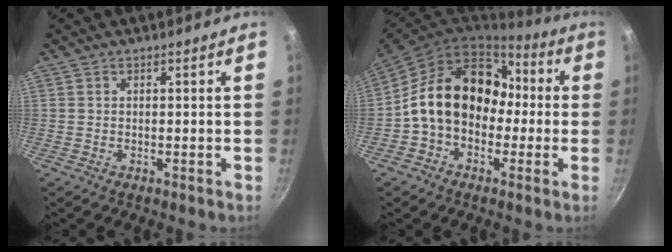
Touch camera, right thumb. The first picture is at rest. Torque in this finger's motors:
{"motor_torque": [2.55, 2.46, 0.86, -0.80, 0.47]}